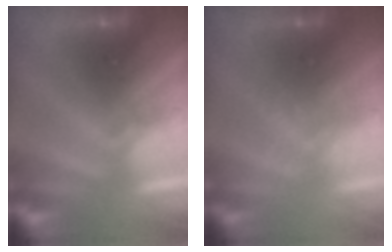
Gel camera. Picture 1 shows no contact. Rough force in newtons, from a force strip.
{"total": 1.2}